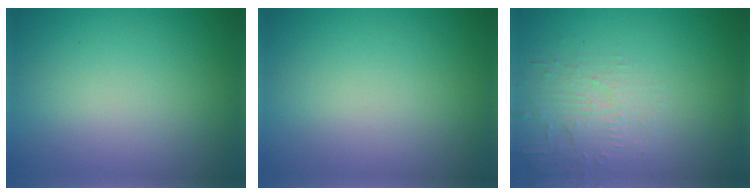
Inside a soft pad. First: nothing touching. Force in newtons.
{"total": 0.0}
{"total": 2.8, "press": 2.7, "slide": 0.6}